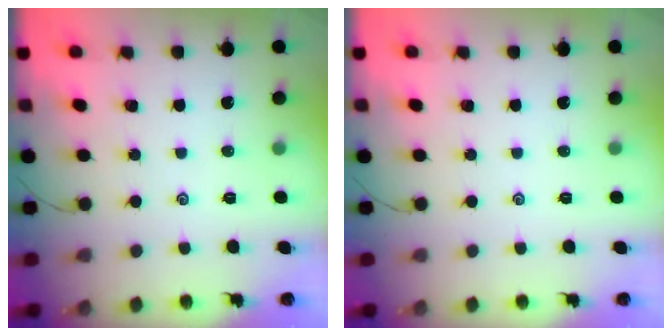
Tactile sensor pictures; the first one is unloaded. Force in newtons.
{"total": 0.0}